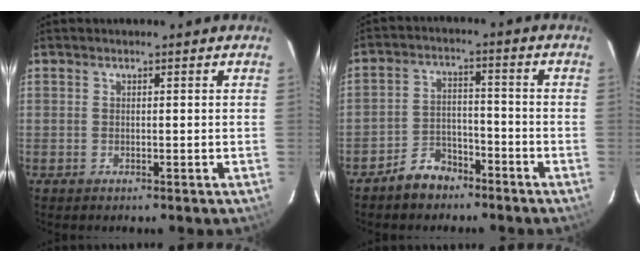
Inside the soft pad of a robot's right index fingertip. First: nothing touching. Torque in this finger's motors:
{"motor_torque": [0.48, -0.32, 0.04, -0.03]}